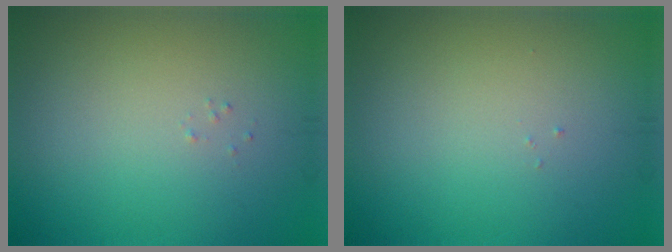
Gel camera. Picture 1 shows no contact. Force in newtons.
{"total": 0.0}